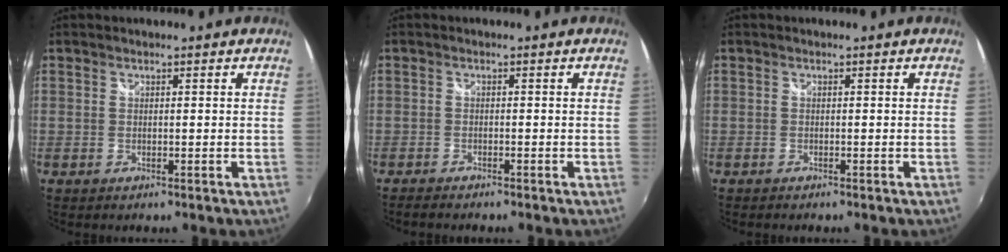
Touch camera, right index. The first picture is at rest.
{"total": 2.4, "force": [-2.3, 0.3, 0.7], "torque": [-0.024, -0.015, -0.043]}
{"total": 0.7, "force": [-0.7, 0.2, 0.1], "torque": [-0.004, -0.005, -0.015]}